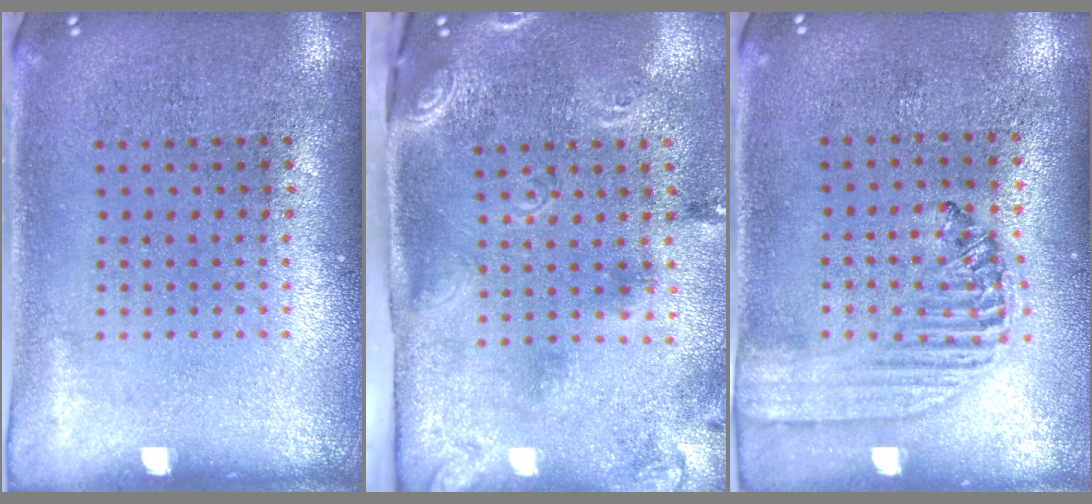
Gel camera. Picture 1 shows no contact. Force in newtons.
{"total": 2.9, "press": 1.8, "slide": 2.3}
{"total": 1.4, "press": 1.3, "slide": 0.5}